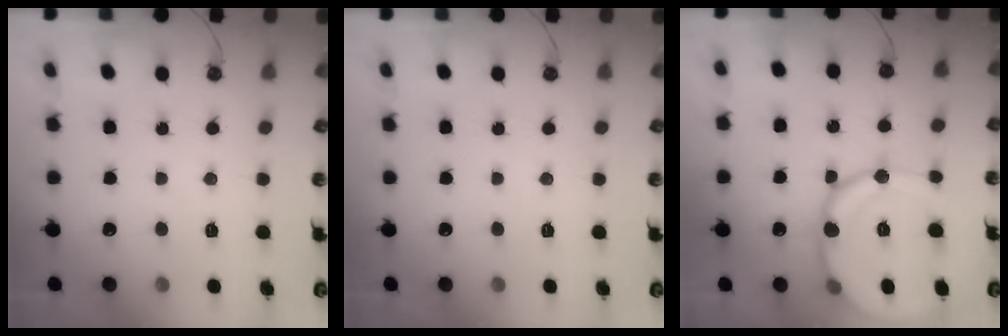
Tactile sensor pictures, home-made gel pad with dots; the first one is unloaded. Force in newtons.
{"total": 0.0}
{"total": 19.2, "press": 19.0, "slide": 2.4}